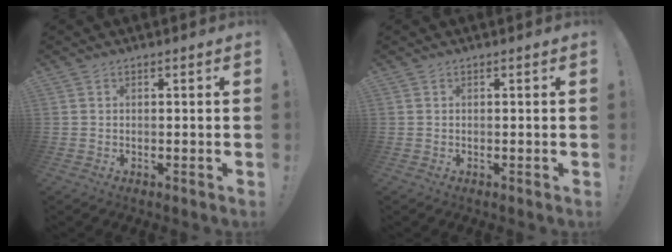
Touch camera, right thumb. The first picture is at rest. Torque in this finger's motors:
{"motor_torque": [0.00, 0.00, 0.00, 0.00, 0.00]}